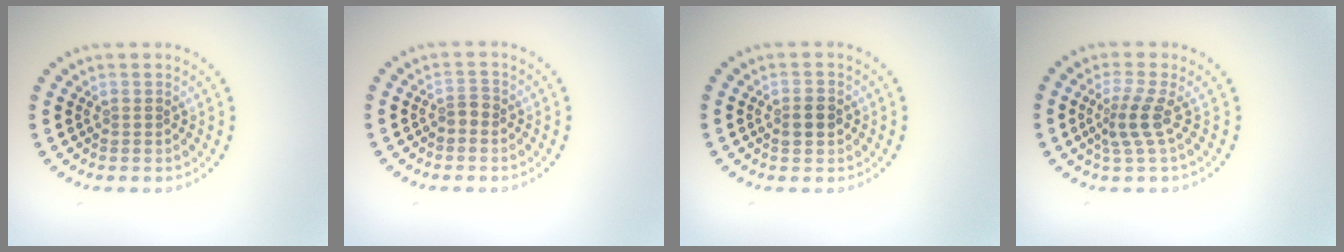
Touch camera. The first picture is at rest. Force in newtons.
{"total": 1.1, "press": 1.1, "slide": 0.5}
{"total": 2.3, "press": 2.3, "slide": 0.0}
{"total": 2.6, "press": 1.7, "slide": 1.9}